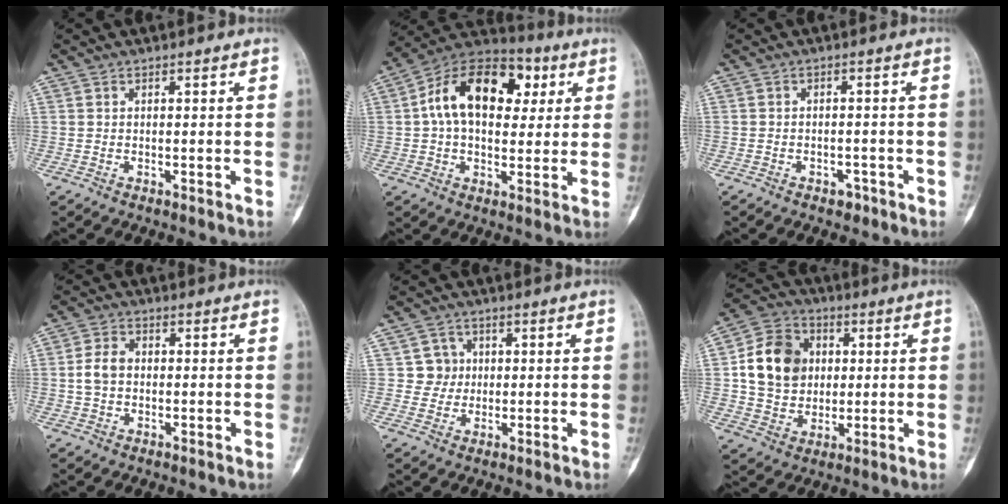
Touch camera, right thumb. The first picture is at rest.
{"total": 18.8, "force": [4.2, 12.1, 13.8], "torque": [-0.192, 0.021, 0.058]}
{"total": 2.3, "force": [-1.5, 1.6, 0.6], "torque": [0.002, 0.011, -0.017]}
{"total": 4.9, "force": [0.0, 3.7, 3.2], "torque": [-0.058, 0.013, -0.005]}
{"total": 4.3, "force": [0.8, 4.2, 0.2], "torque": [0.033, 0.005, 0.007]}
{"total": 14.4, "force": [2.1, 11.9, 7.7], "torque": [-0.107, 0.007, 0.037]}